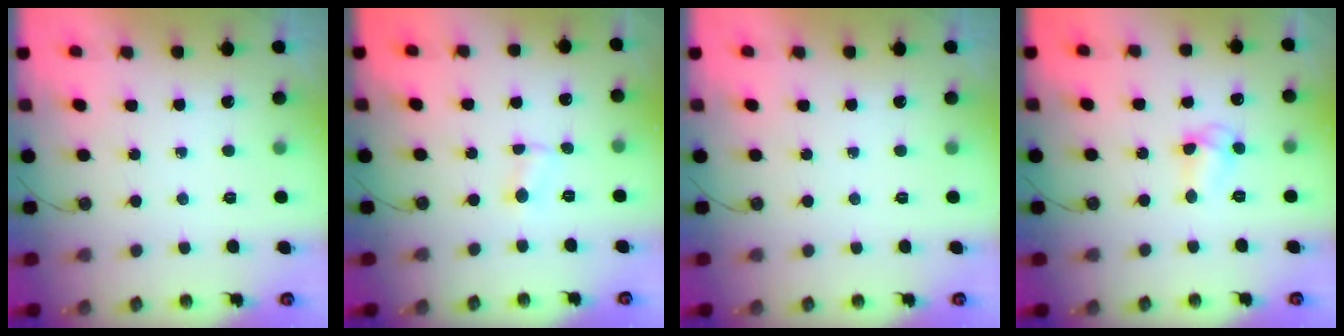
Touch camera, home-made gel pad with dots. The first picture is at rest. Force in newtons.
{"total": 1.6, "press": 1.5, "slide": 0.4}
{"total": 0.0}
{"total": 5.2, "press": 5.2, "slide": 0.5}